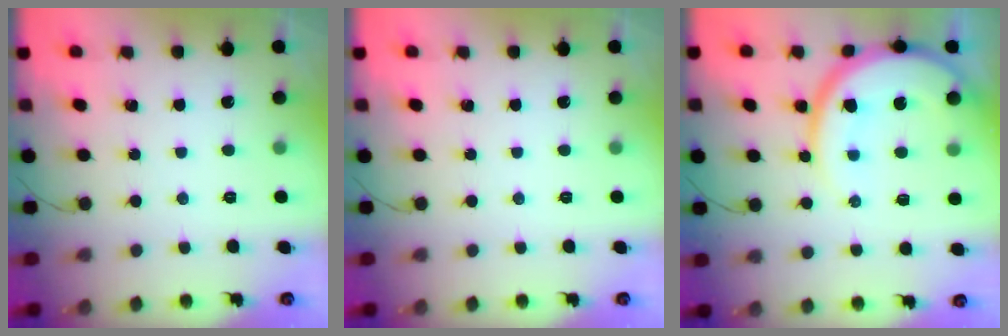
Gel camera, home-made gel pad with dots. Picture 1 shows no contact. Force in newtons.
{"total": 0.0}
{"total": 13.9, "press": 13.8, "slide": 1.4}